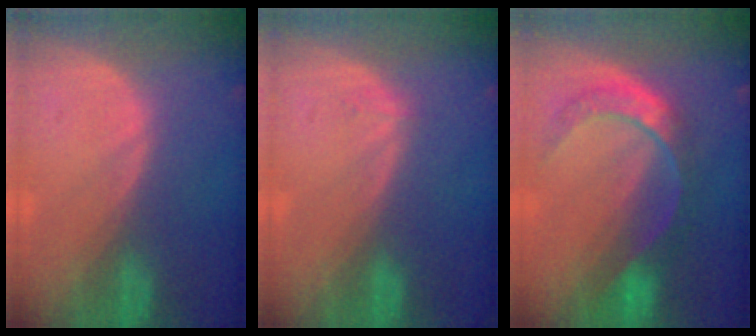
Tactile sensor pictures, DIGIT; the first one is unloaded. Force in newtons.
{"total": 0.5, "press": 0.5, "slide": 0.2}
{"total": 8.0, "press": 6.7, "slide": 4.4}